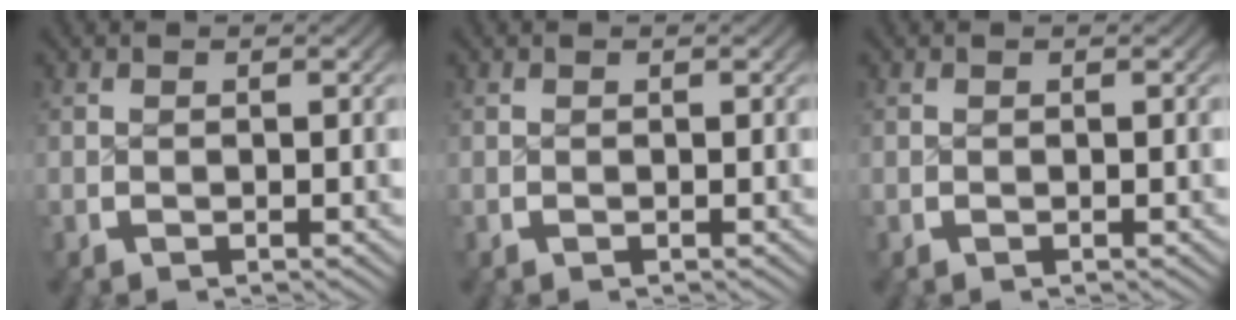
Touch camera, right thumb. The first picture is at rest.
{"total": 0.0}
{"total": 0.0}